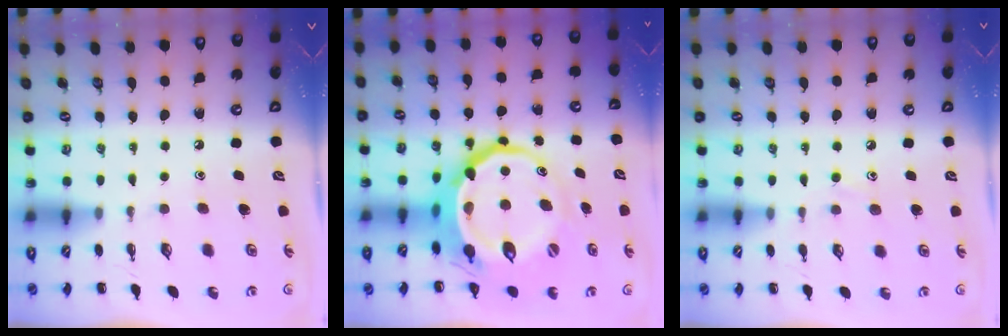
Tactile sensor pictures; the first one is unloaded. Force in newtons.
{"total": 13.9, "press": 13.5, "slide": 3.3}
{"total": 6.5, "press": 6.1, "slide": 2.3}